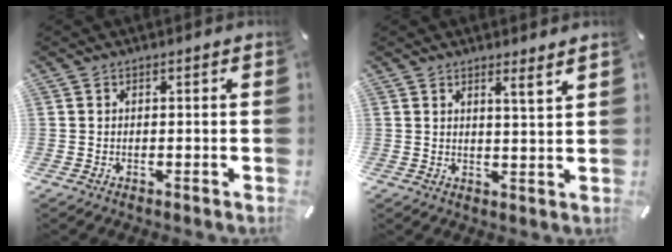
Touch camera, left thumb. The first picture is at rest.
{"total": 3.5, "force": [2.9, -0.4, 2.1], "torque": [-0.038, -0.020, 0.047]}